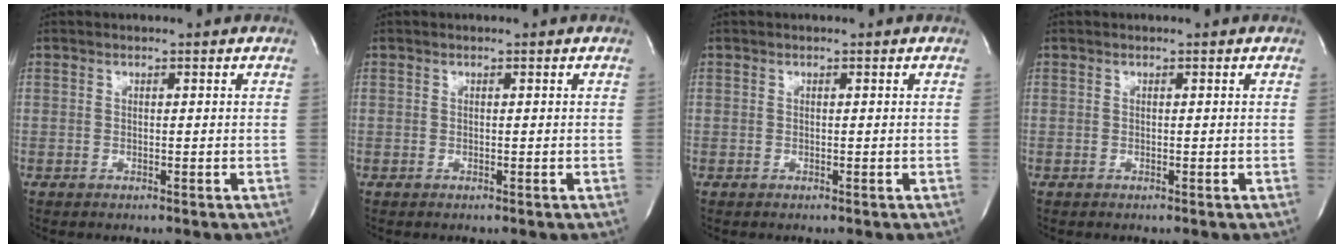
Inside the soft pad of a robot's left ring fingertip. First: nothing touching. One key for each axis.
{"total": 0.0}
{"total": 0.0}
{"total": 0.0}